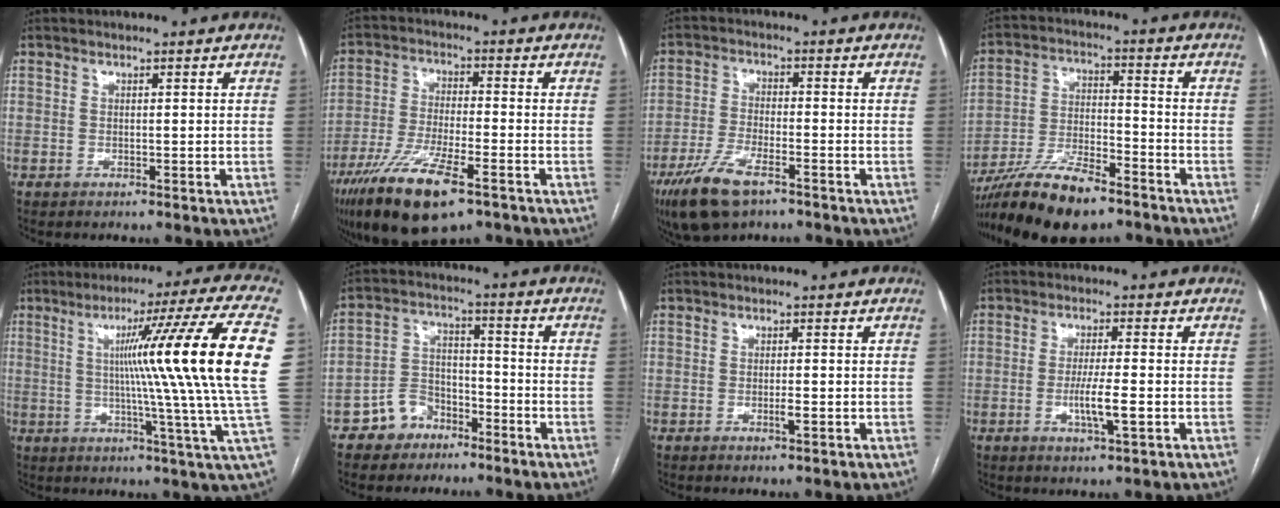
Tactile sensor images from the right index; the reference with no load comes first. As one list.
[{"total": 13.7, "force": [-8.3, 3.1, 10.5], "torque": [-0.204, -0.026, -0.144]}, {"total": 9.0, "force": [-5.7, 2.8, 6.4], "torque": [-0.132, -0.014, -0.100]}, {"total": 13.9, "force": [-10.6, 3.6, 8.3], "torque": [-0.158, -0.008, -0.188]}, {"total": 21.5, "force": [3.5, -2.8, 21.0], "torque": [-0.249, 0.004, 0.032]}, {"total": 6.8, "force": [-4.6, 4.7, 1.8], "torque": [-0.036, 0.018, -0.078]}, {"total": 1.6, "force": [-0.5, 0.1, 1.5], "torque": [-0.027, -0.002, -0.008]}, {"total": 5.3, "force": [-1.4, 0.2, 5.1], "torque": [-0.096, -0.009, -0.023]}]